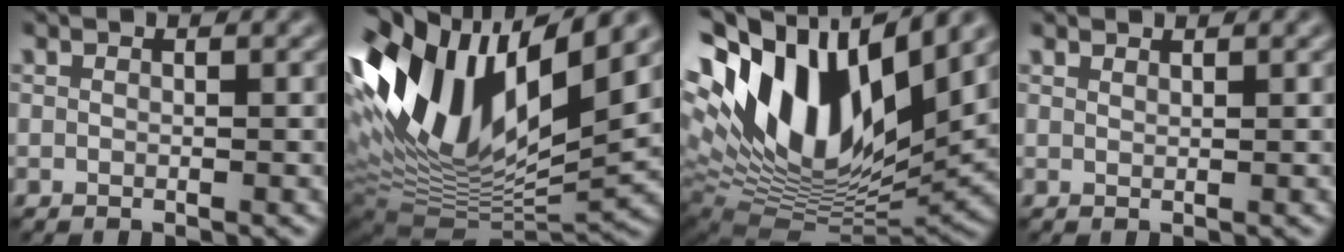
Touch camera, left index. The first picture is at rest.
{"total": 15.7, "force": [3.5, 7.6, 13.3], "torque": [-0.263, 0.015, 0.054]}
{"total": 16.5, "force": [5.5, 8.5, 13.0], "torque": [-0.254, 0.018, 0.086]}
{"total": 0.9, "force": [0.9, -0.1, 0.2], "torque": [-0.002, -0.002, 0.010]}